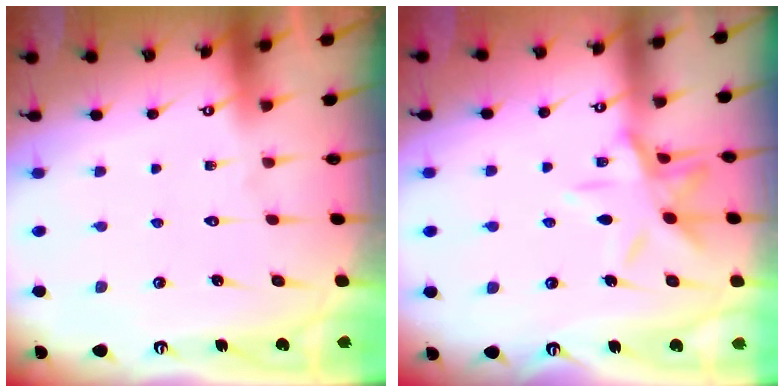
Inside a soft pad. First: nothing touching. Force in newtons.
{"total": 12.0, "press": 11.9, "slide": 0.8}